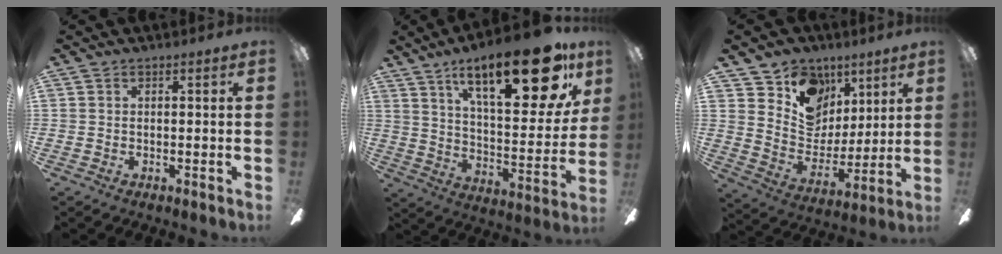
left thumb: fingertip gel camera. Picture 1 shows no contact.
{"total": 27.2, "force": [15.6, 10.1, 19.9], "torque": [-0.291, -0.084, 0.254]}
{"total": 13.9, "force": [7.9, 10.8, 4.0], "torque": [-0.068, -0.057, 0.154]}